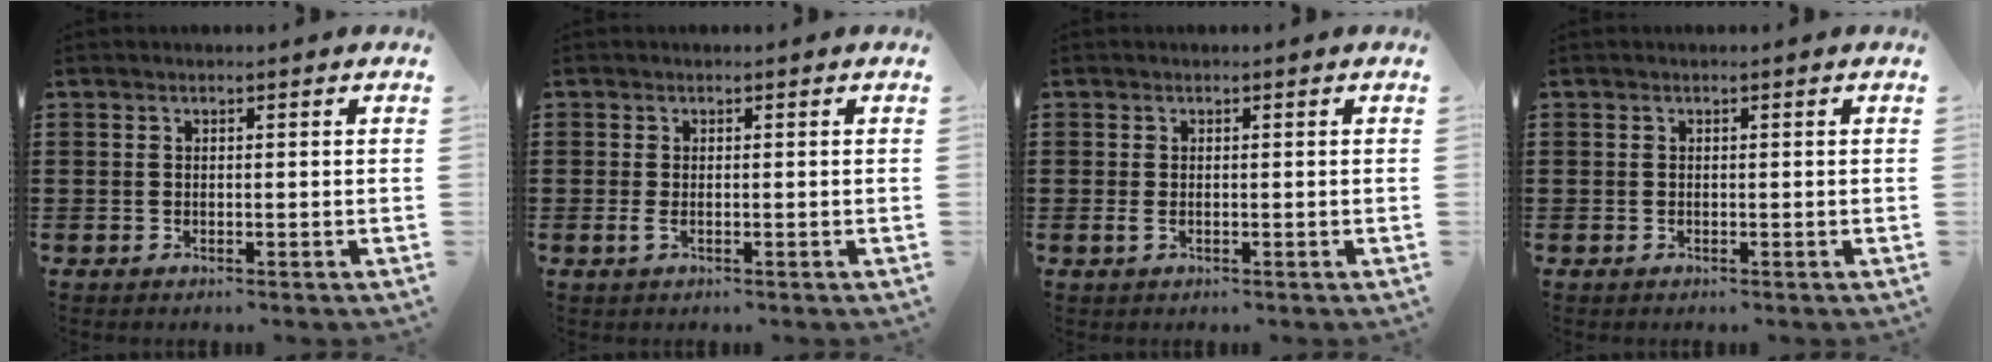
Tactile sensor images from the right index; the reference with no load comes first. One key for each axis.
{"total": 0.9, "fx": -0.1, "fy": 0.2, "fz": 0.9, "tx": -0.024, "ty": -0.006, "tz": -0.004}
{"total": 0.8, "fx": -0.1, "fy": 0.2, "fz": 0.8, "tx": -0.022, "ty": -0.004, "tz": -0.004}
{"total": 0.0}